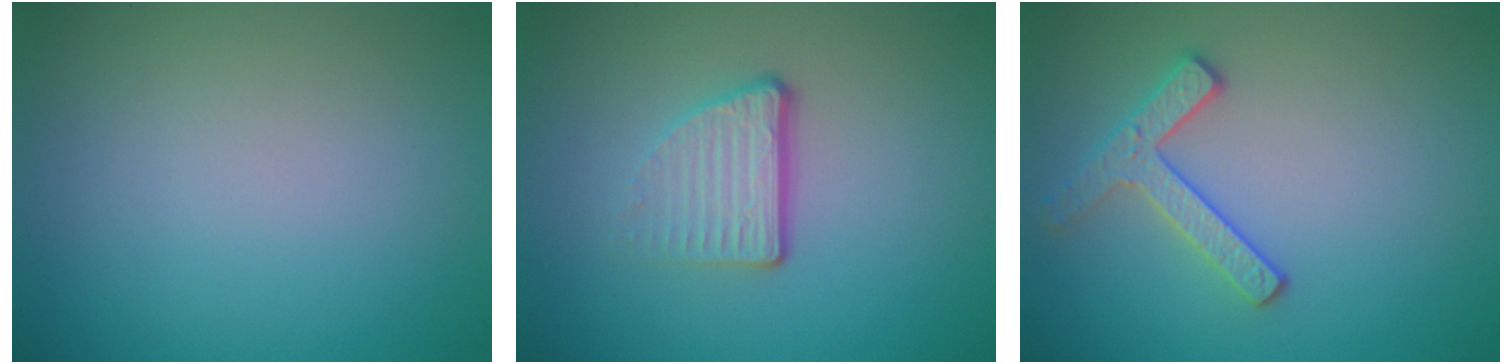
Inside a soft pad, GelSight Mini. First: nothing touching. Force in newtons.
{"total": 3.7, "press": 2.2, "slide": 3.0}
{"total": 2.5, "press": 2.4, "slide": 0.5}